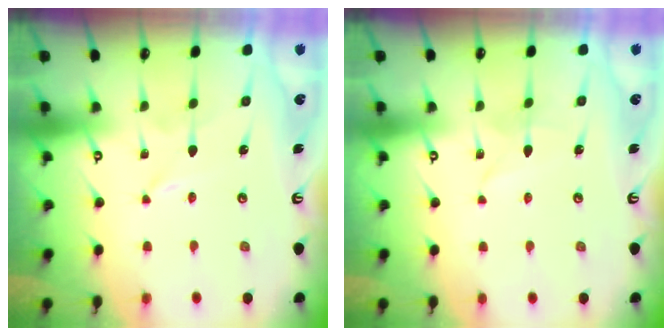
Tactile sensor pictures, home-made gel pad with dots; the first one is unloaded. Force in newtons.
{"total": 1.7, "press": 1.7, "slide": 0.1}